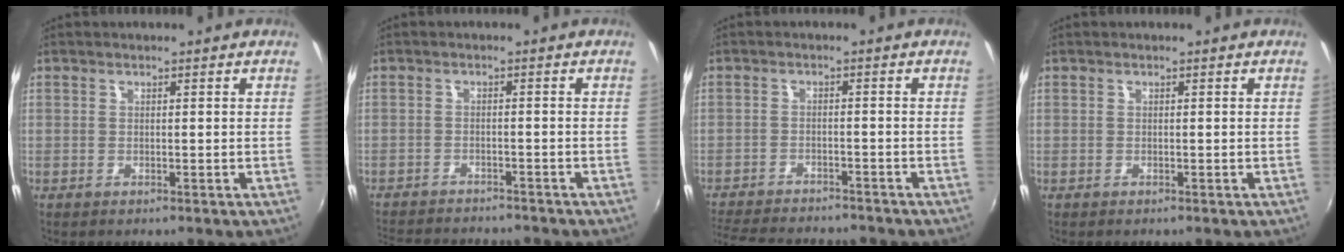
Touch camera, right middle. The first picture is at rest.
{"total": 10.8, "force": [-9.8, 2.5, 3.8], "torque": [-0.095, -0.011, -0.149]}
{"total": 13.4, "force": [-12.0, 3.1, 5.2], "torque": [-0.121, -0.015, -0.182]}
{"total": 0.0}